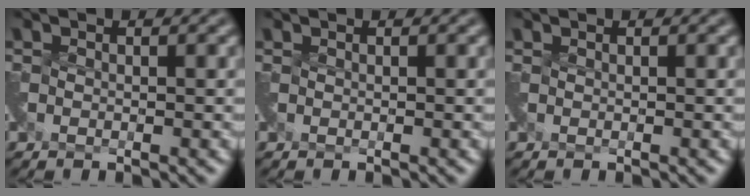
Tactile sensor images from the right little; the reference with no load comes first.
{"total": 0.0}
{"total": 0.0}